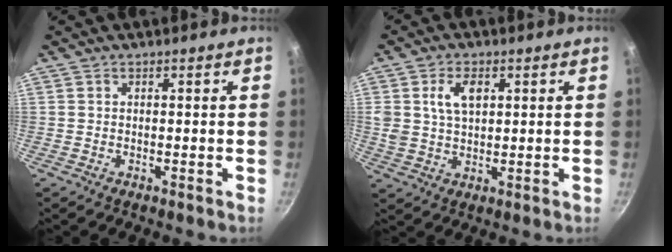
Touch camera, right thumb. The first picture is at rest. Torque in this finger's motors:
{"motor_torque": [-1.00, 0.90, 0.84, 0.43, 0.34]}